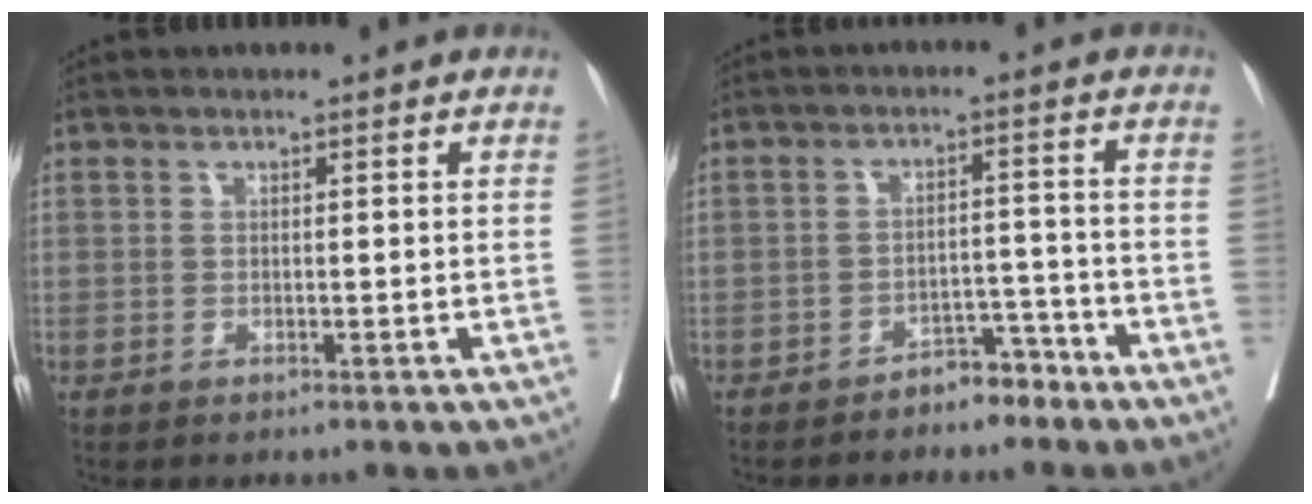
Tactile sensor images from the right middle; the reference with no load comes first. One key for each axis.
{"total": 5.3, "fx": -4.4, "fy": 2.2, "fz": 1.9, "tx": -0.021, "ty": 0.012, "tz": -0.069}